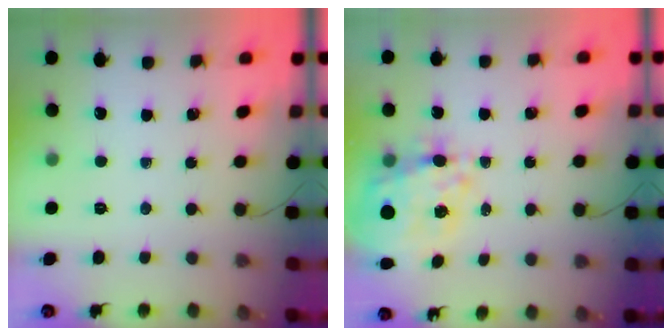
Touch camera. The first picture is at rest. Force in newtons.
{"total": 16.3, "press": 15.7, "slide": 4.3}